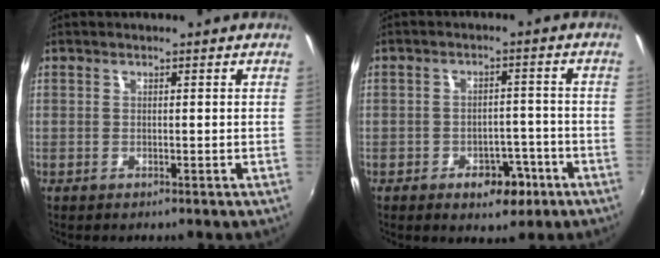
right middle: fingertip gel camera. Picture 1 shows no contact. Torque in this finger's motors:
{"motor_torque": [0.50, -0.45, 0.02, -0.01]}